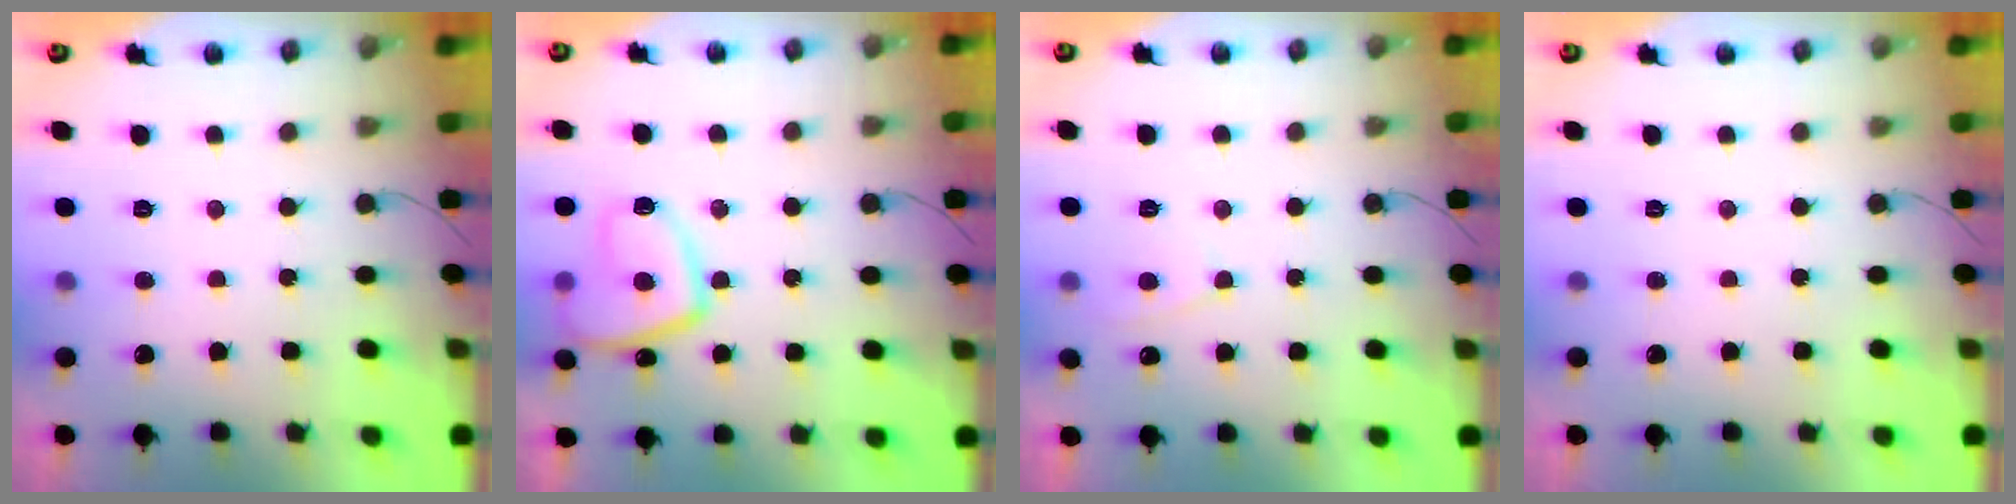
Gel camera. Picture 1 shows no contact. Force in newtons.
{"total": 11.7, "press": 11.6, "slide": 1.2}
{"total": 4.0, "press": 4.0, "slide": 0.5}
{"total": 0.0}